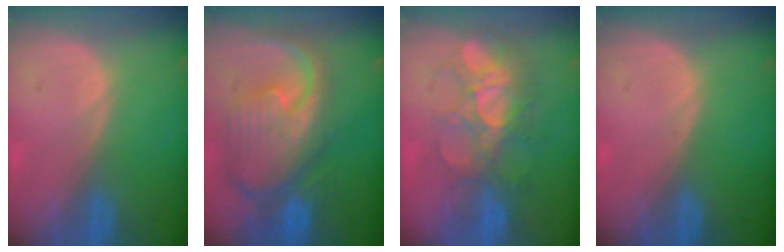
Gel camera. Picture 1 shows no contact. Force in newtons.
{"total": 12.0, "press": 10.4, "slide": 6.0}
{"total": 8.4, "press": 8.1, "slide": 2.2}
{"total": 0.0}